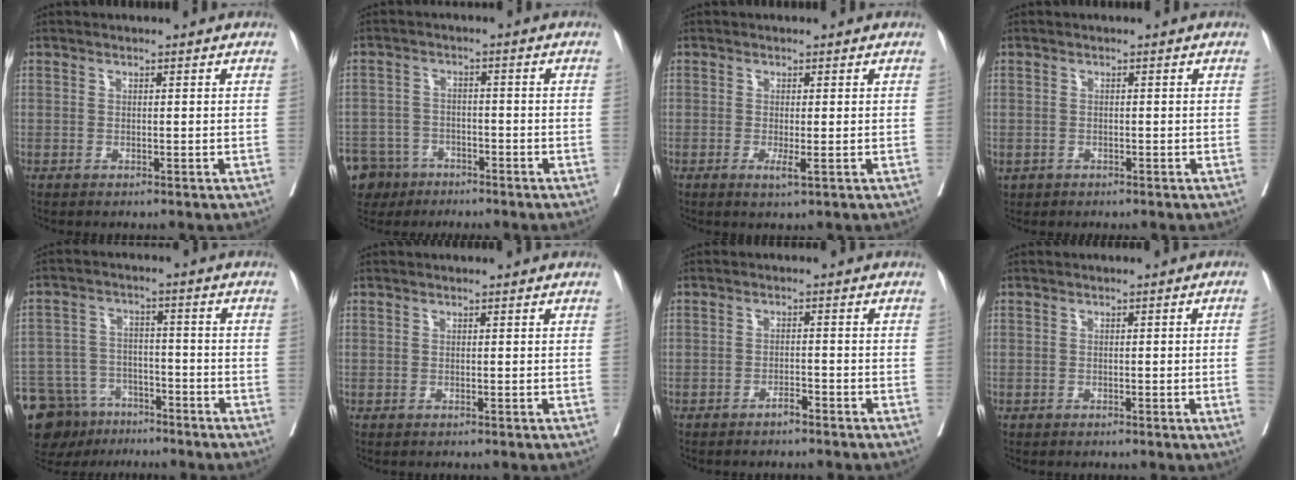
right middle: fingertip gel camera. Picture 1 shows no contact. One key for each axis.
{"total": 10.1, "fx": -6.9, "fy": 7.1, "fz": 2.3, "tx": -0.067, "ty": -0.003, "tz": -0.115}
{"total": 1.9, "fx": -0.6, "fy": 0.1, "fz": 1.8, "tx": -0.028, "ty": -0.006, "tz": -0.010}
{"total": 1.3, "fx": -0.6, "fy": 1.0, "fz": 0.5, "tx": -0.011, "ty": 0.001, "tz": -0.005}
{"total": 13.4, "fx": -10.4, "fy": 7.4, "fz": 4.0, "tx": -0.083, "ty": 0.020, "tz": -0.165}
{"total": 0.0}
{"total": 1.8, "fx": -1.6, "fy": 0.3, "fz": 0.8, "tx": -0.015, "ty": 0.001, "tz": -0.025}
{"total": 2.4, "fx": -0.5, "fy": -0.4, "fz": 2.3, "tx": -0.032, "ty": 0.005, "tz": -0.005}